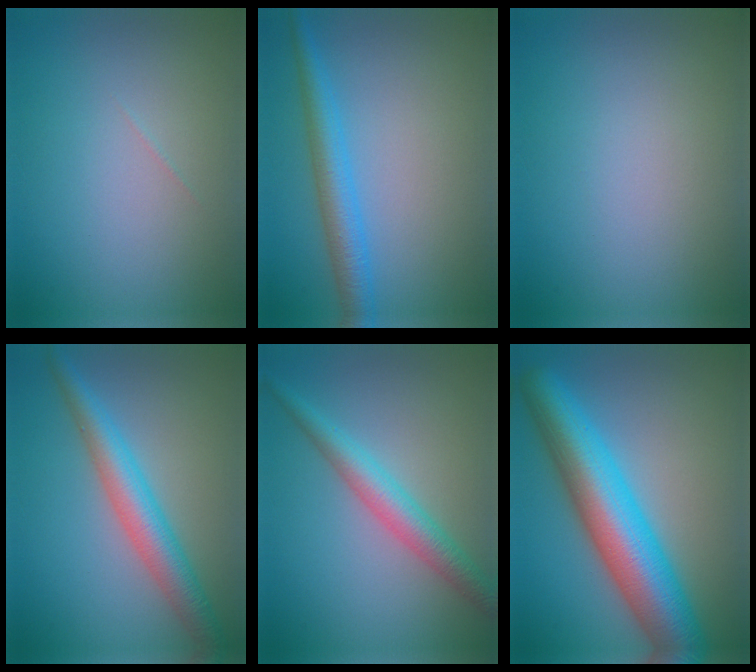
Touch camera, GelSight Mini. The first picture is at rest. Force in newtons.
{"total": 3.9, "press": 3.9, "slide": 0.1}
{"total": 0.0}
{"total": 5.0, "press": 5.0, "slide": 0.1}
{"total": 3.9, "press": 3.9, "slide": 0.1}
{"total": 11.0, "press": 11.0, "slide": 0.2}